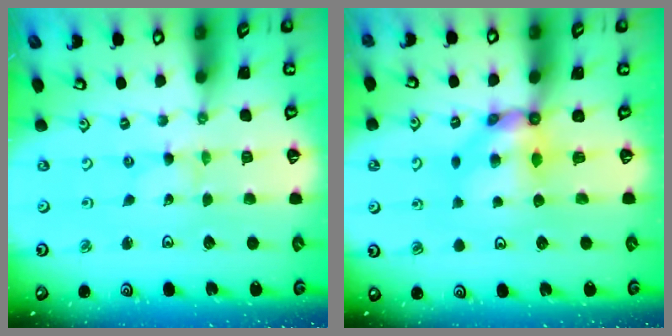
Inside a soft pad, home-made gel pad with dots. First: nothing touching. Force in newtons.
{"total": 7.7, "press": 7.7, "slide": 0.3}